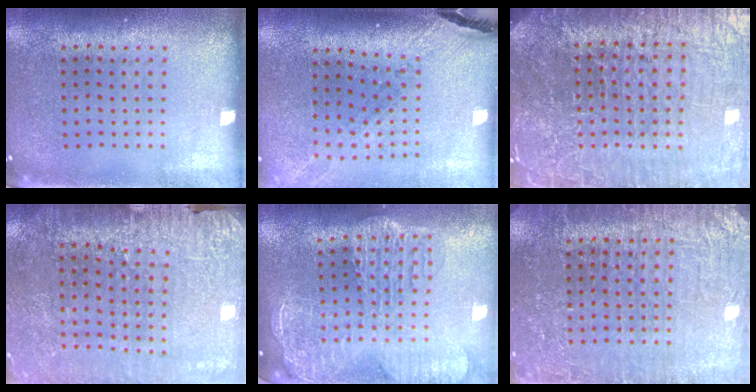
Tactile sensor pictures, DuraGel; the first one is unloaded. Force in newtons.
{"total": 1.5, "press": 1.5, "slide": 0.4}
{"total": 6.8, "press": 6.0, "slide": 3.3}
{"total": 2.9, "press": 2.9, "slide": 0.3}
{"total": 2.9, "press": 2.4, "slide": 1.7}
{"total": 4.1, "press": 4.0, "slide": 1.1}